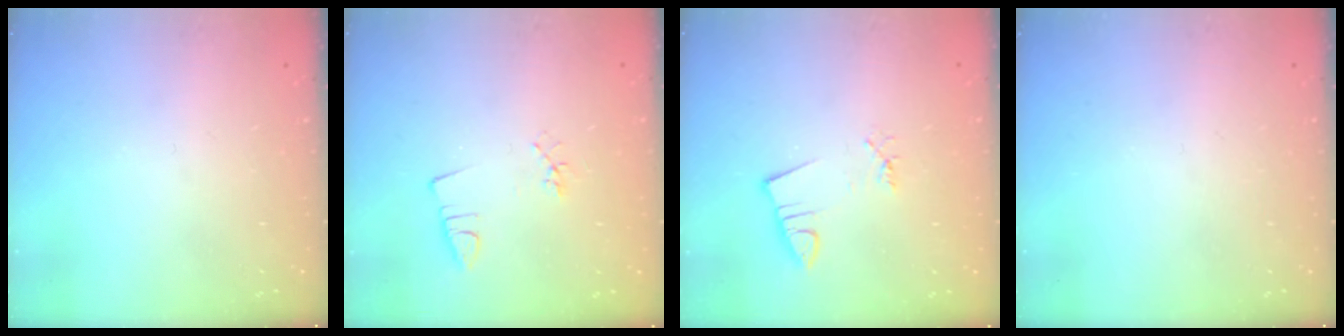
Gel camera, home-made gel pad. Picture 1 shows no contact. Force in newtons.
{"total": 2.3, "press": 1.9, "slide": 1.4}
{"total": 1.1, "press": 1.1, "slide": 0.0}
{"total": 0.0}